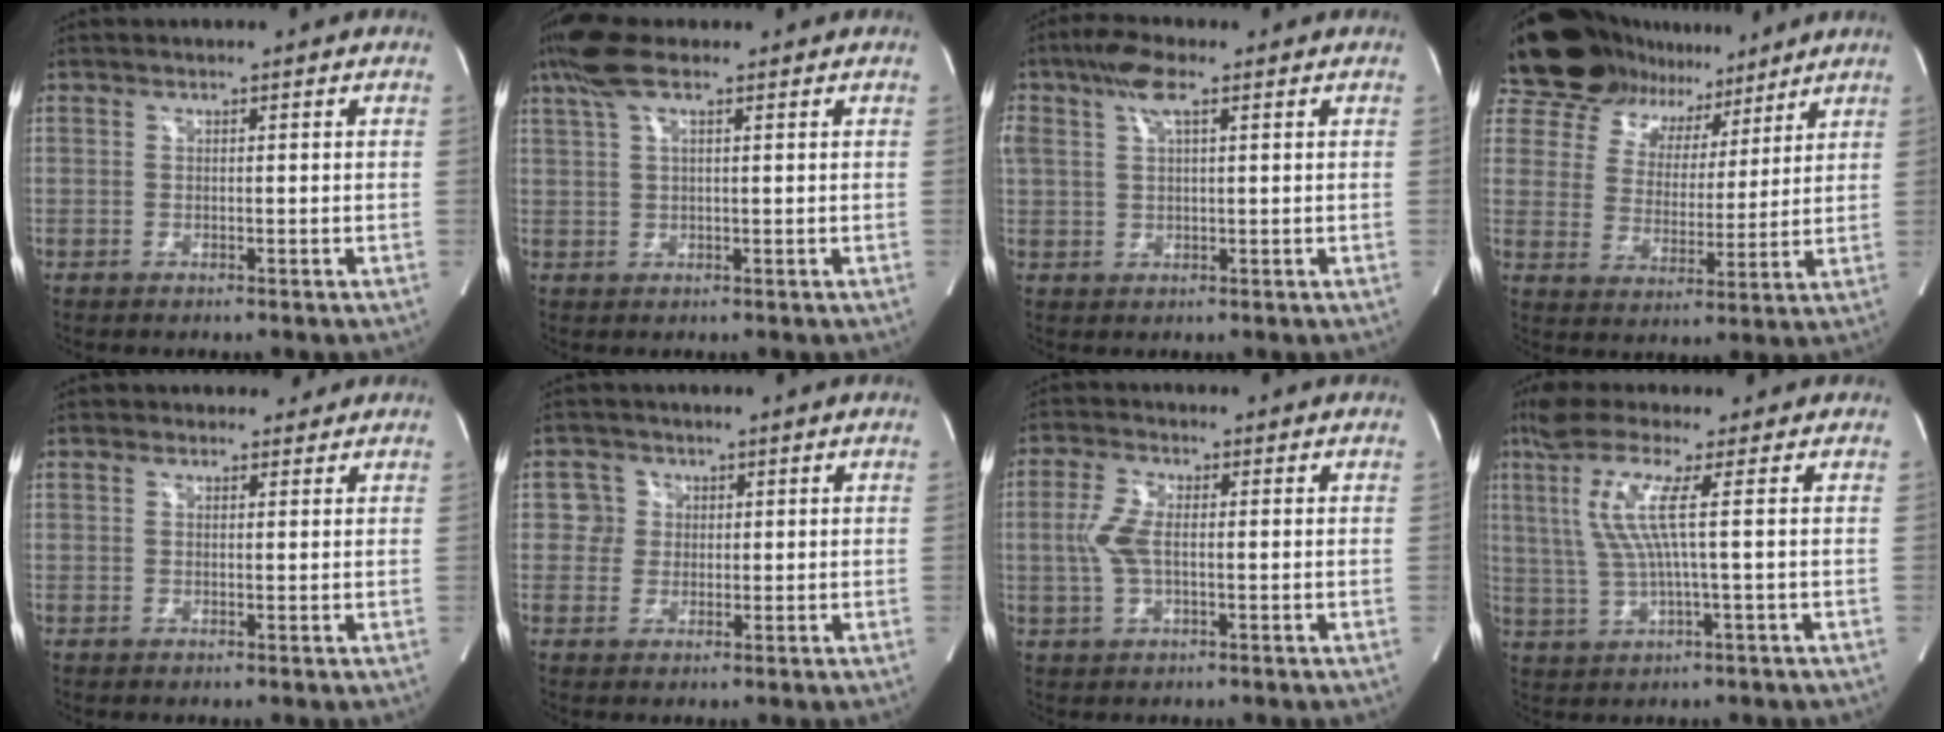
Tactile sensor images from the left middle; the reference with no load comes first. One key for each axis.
{"total": 6.2, "fx": 4.1, "fy": 1.3, "fz": 4.5, "tx": -0.105, "ty": 0.033, "tz": 0.079}
{"total": 6.8, "fx": 3.5, "fy": 2.2, "fz": 5.4, "tx": -0.128, "ty": 0.025, "tz": 0.069}
{"total": 15.3, "fx": 12.7, "fy": 7.4, "fz": 4.2, "tx": -0.073, "ty": 0.025, "tz": 0.200}
{"total": 1.8, "fx": 1.5, "fy": 1.1, "fz": -0.2, "tx": 0.011, "ty": 0.007, "tz": 0.016}
{"total": 2.8, "fx": 0.7, "fy": 2.7, "fz": 0.0, "tx": 0.006, "ty": 0.006, "tz": 0.010}
{"total": 4.7, "fx": -0.1, "fy": 1.6, "fz": 4.4, "tx": -0.112, "ty": 0.005, "tz": -0.003}
{"total": 8.4, "fx": 2.3, "fy": -0.8, "fz": 8.0, "tx": -0.172, "ty": 0.011, "tz": 0.046}